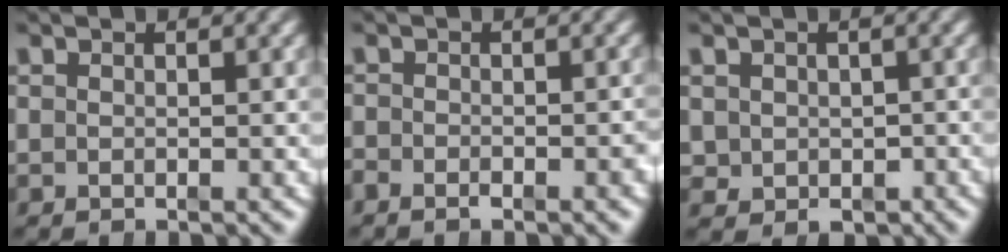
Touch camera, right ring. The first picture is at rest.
{"total": 1.5, "force": [-1.4, 0.3, 0.5], "torque": [-0.001, -0.001, -0.026]}
{"total": 2.4, "force": [-0.6, 2.0, 1.2], "torque": [-0.022, -0.019, 0.006]}